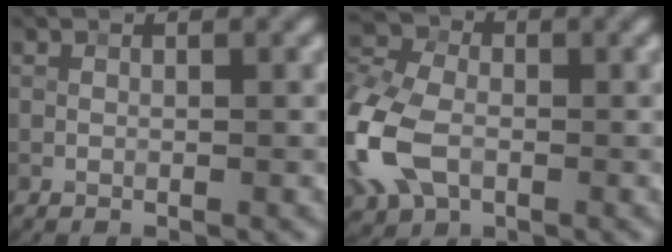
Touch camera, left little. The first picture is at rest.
{"total": 10.0, "force": [-2.1, 6.7, 7.1], "torque": [-0.185, -0.003, -0.059]}